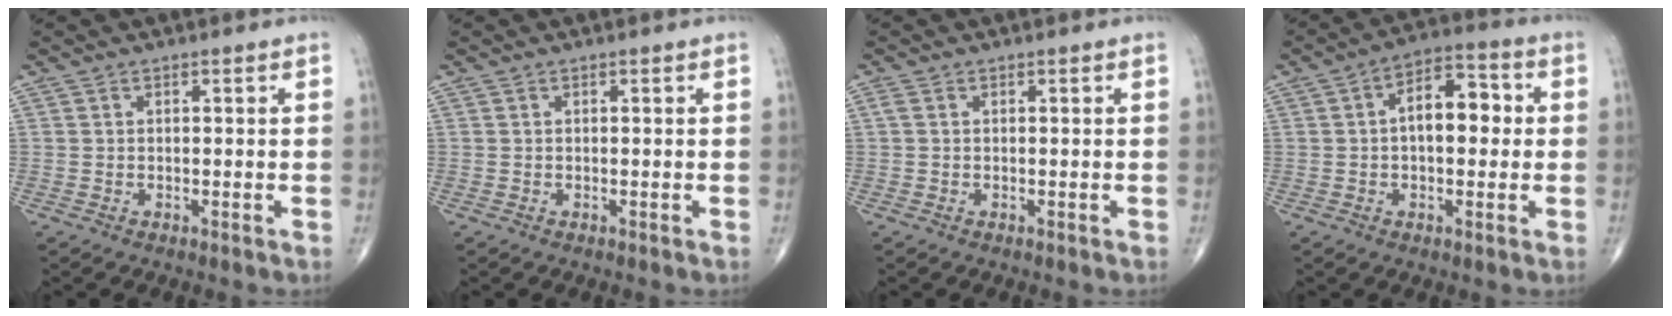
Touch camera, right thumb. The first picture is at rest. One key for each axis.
{"total": 0.0}
{"total": 0.7, "fx": 0.1, "fy": 0.5, "fz": 0.5, "tx": -0.016, "ty": 0.005, "tz": 0.004}
{"total": 9.7, "fx": 0.8, "fy": 5.4, "fz": 8.0, "tx": -0.104, "ty": 0.026, "tz": 0.004}